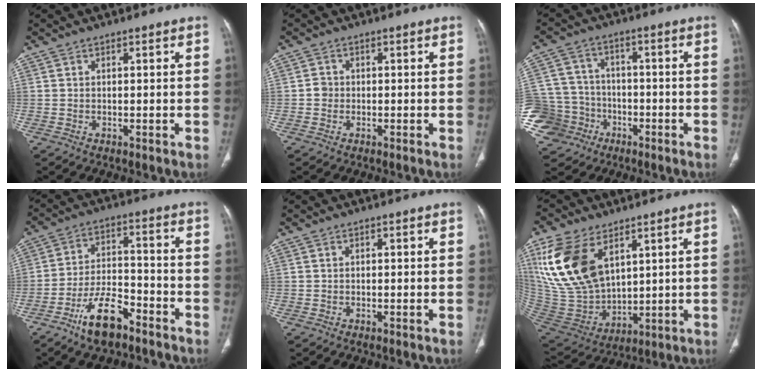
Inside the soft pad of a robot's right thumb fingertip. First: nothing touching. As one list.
[{"total": 1.7, "force": [0.1, 1.6, -0.5], "torque": [0.016, 0.007, -0.002]}, {"total": 17.3, "force": [-7.7, 14.5, 5.5], "torque": [-0.132, 0.050, -0.126]}, {"total": 9.9, "force": [-6.7, 4.7, 5.7], "torque": [-0.104, 0.050, -0.121]}, {"total": 0.0}, {"total": 20.7, "force": [8.8, 12.4, 14.1], "torque": [-0.281, -0.040, 0.185]}]